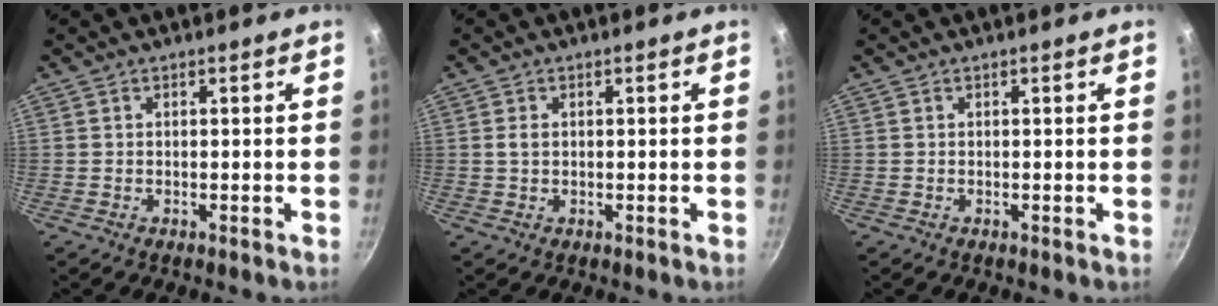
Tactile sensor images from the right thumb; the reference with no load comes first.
{"total": 1.4, "force": [0.2, 1.0, 1.0], "torque": [-0.017, 0.001, 0.003]}
{"total": 0.0}